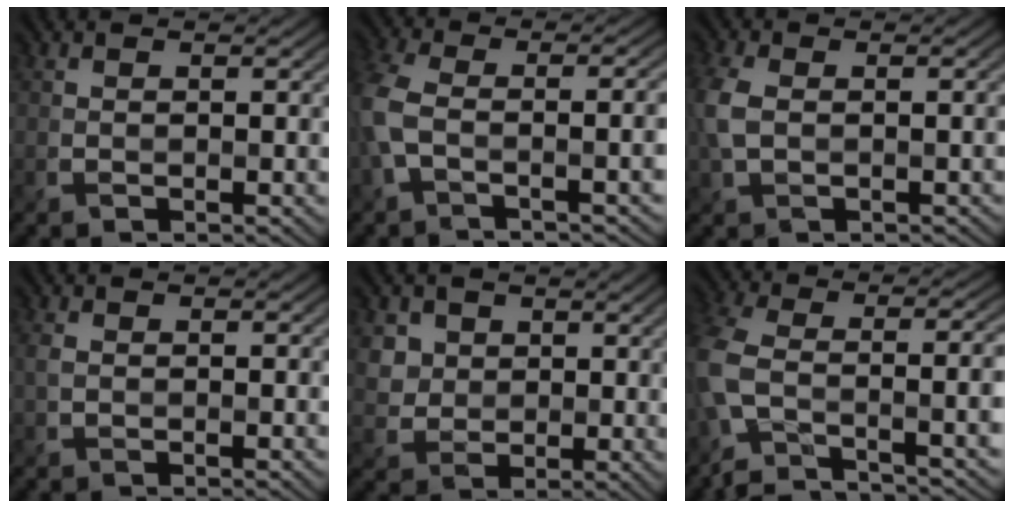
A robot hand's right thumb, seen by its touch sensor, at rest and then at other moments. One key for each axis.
{"total": 7.8, "fx": -1.7, "fy": 3.1, "fz": 7.0, "tx": -0.153, "ty": -0.006, "tz": -0.042}
{"total": 4.7, "fx": -0.3, "fy": 3.0, "fz": 3.7, "tx": -0.091, "ty": 0.001, "tz": -0.010}
{"total": 1.3, "fx": -0.1, "fy": 0.7, "fz": 1.0, "tx": -0.024, "ty": -0.002, "tz": -0.004}
{"total": 4.7, "fx": 2.4, "fy": 3.8, "fz": 1.3, "tx": -0.049, "ty": -0.012, "tz": 0.051}
{"total": 12.0, "fx": -4.5, "fy": 4.6, "fz": 10.1, "tx": -0.220, "ty": -0.013, "tz": -0.085}